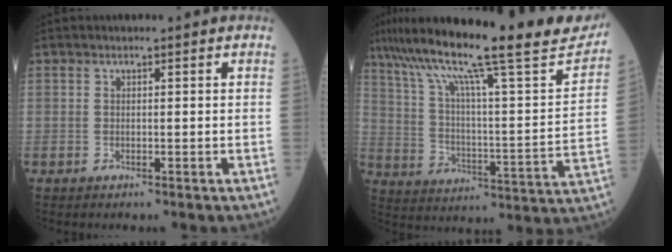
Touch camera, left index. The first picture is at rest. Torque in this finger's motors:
{"motor_torque": [1.02, -1.12, 0.54, 0.21]}